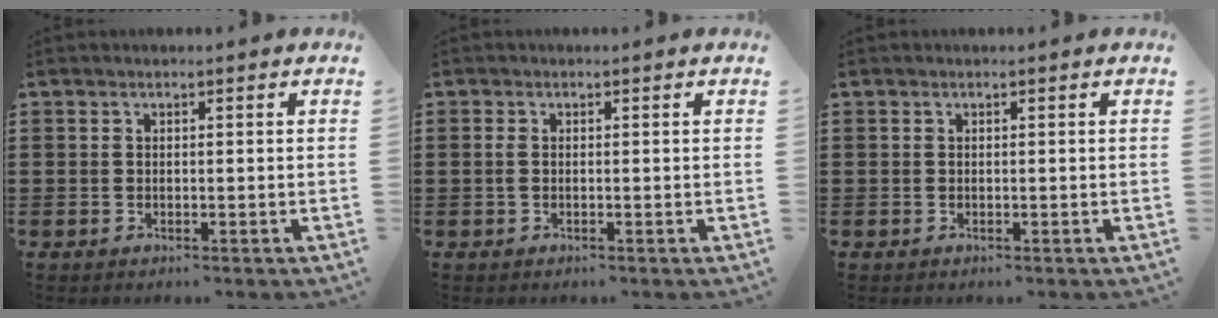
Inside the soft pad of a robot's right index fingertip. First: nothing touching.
{"total": 0.9, "force": [-0.1, 0.4, 0.8], "torque": [-0.022, -0.001, -0.005]}
{"total": 0.0}